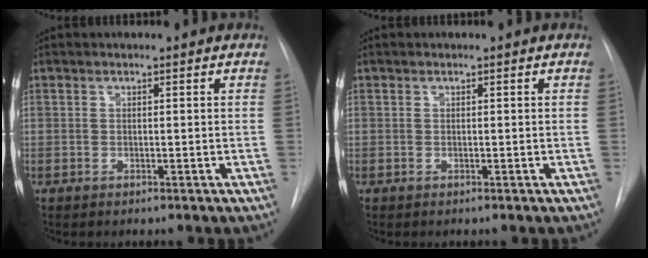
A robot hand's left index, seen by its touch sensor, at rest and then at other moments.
{"total": 0.0}